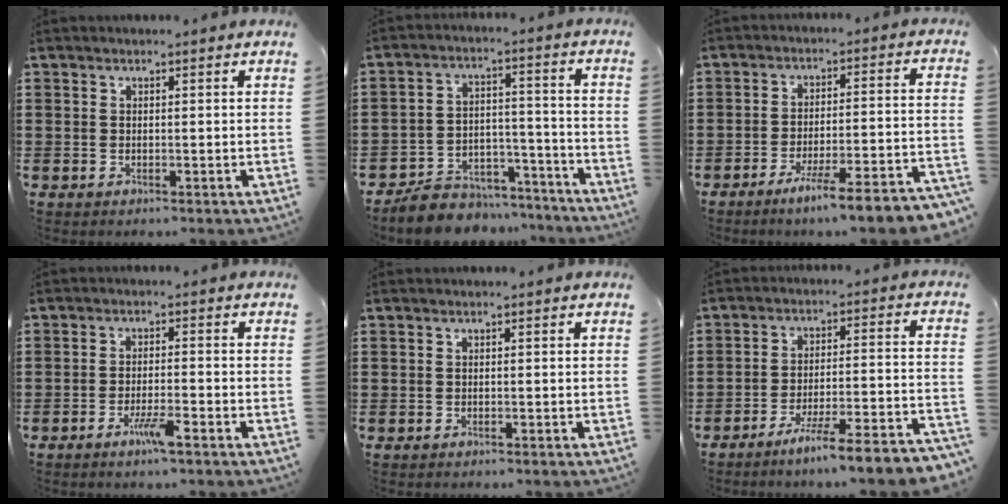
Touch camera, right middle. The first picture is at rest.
{"total": 7.4, "force": [-7.0, 2.1, 0.8], "torque": [-0.013, 0.026, -0.135]}
{"total": 7.0, "force": [-6.0, -0.9, 3.6], "torque": [-0.054, -0.017, -0.112]}
{"total": 3.9, "force": [-2.4, 0.4, 3.0], "torque": [-0.063, -0.007, -0.046]}
{"total": 0.6, "force": [-0.5, 0.0, 0.1], "torque": [-0.005, -0.003, -0.010]}
{"total": 6.6, "force": [-5.8, -1.2, 2.9], "torque": [-0.042, -0.021, -0.112]}